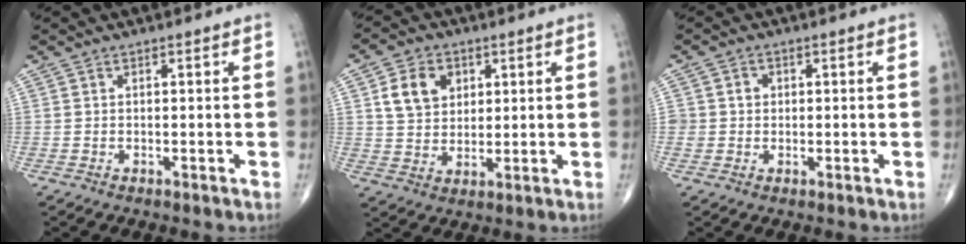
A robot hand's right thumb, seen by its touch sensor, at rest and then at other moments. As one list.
[{"total": 8.6, "force": [2.9, 6.7, 4.5], "torque": [-0.057, -0.007, 0.056]}, {"total": 2.7, "force": [0.3, 2.6, 0.6], "torque": [0.009, 0.005, 0.003]}]